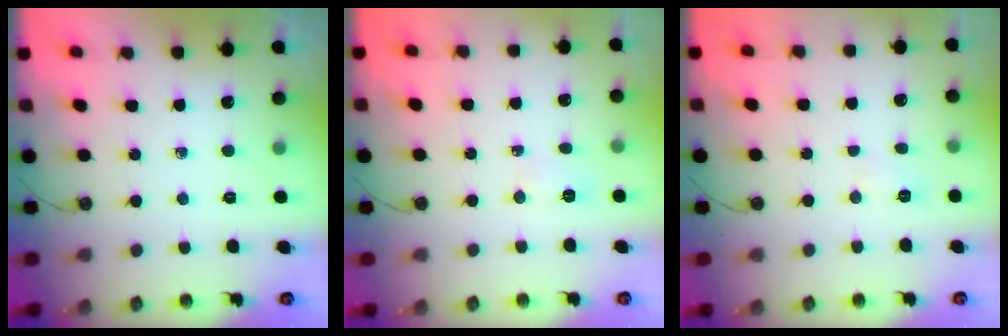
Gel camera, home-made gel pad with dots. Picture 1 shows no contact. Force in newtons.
{"total": 3.3, "press": 3.2, "slide": 0.9}
{"total": 3.1, "press": 3.0, "slide": 0.6}